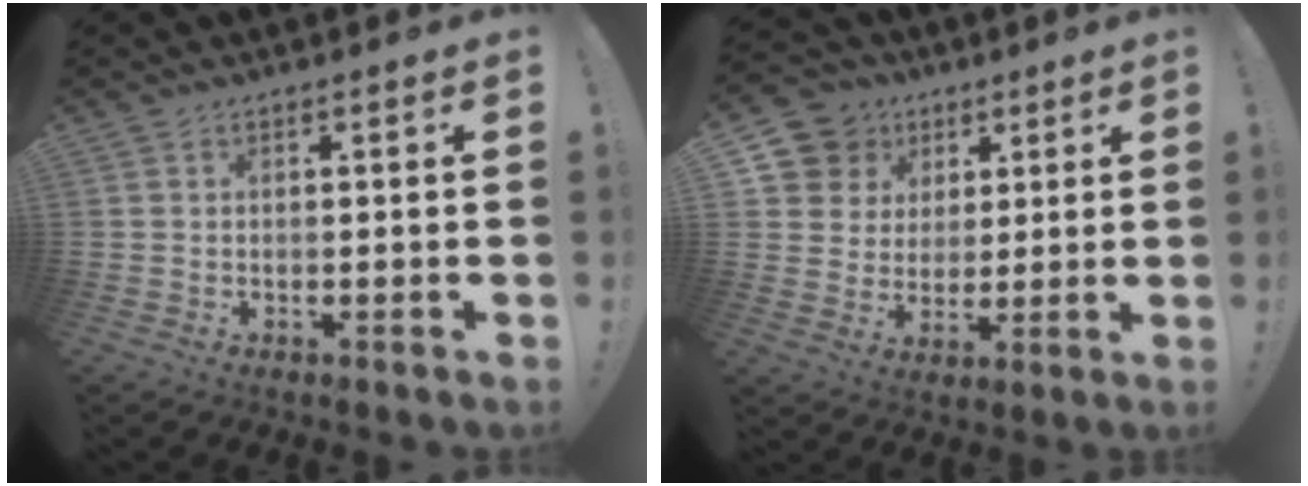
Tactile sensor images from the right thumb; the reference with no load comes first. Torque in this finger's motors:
{"motor_torque": [0.80, 1.32, -0.11, 0.24, 0.03]}